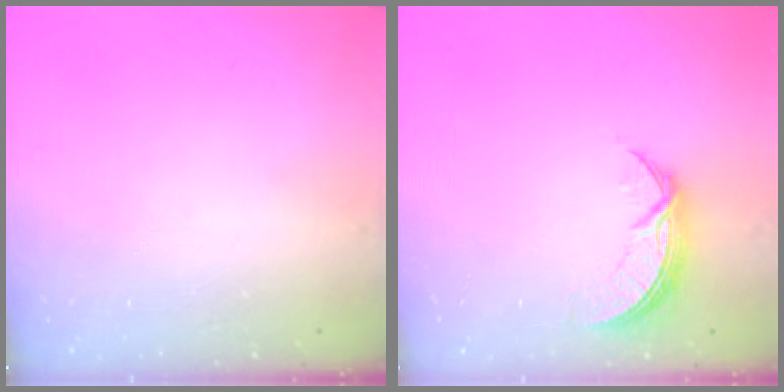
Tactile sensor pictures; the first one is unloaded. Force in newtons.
{"total": 7.6, "press": 7.6, "slide": 0.5}